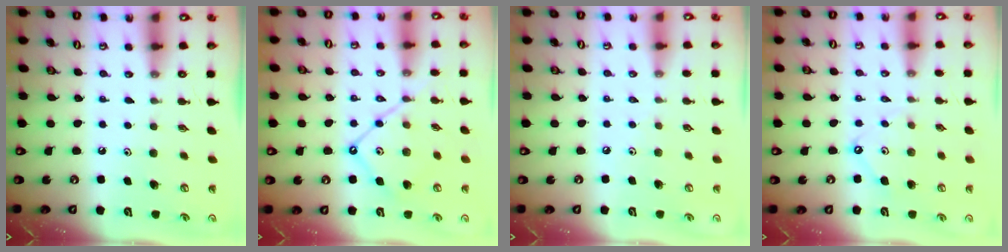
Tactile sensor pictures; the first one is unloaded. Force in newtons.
{"total": 10.5, "press": 10.5, "slide": 0.9}
{"total": 1.5, "press": 1.5, "slide": 0.4}
{"total": 6.2, "press": 6.2, "slide": 0.7}